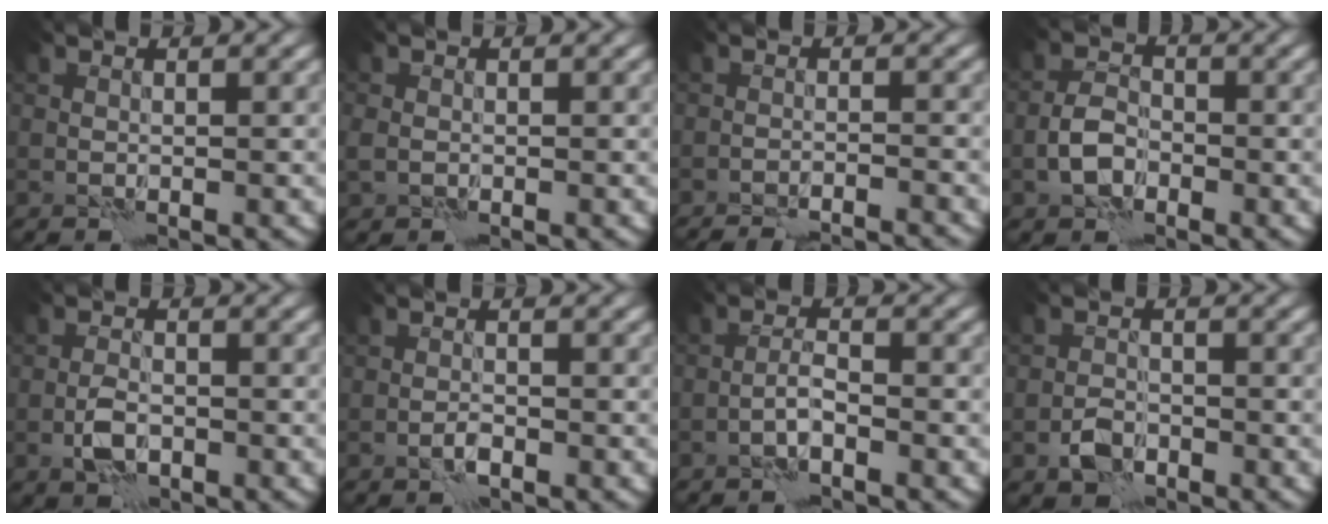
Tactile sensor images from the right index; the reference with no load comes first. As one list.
[{"total": 1.7, "force": [-0.5, 1.4, 0.9], "torque": [-0.019, -0.005, -0.011]}, {"total": 7.1, "force": [-6.8, 1.1, 1.6], "torque": [-0.011, 0.014, -0.091]}, {"total": 3.0, "force": [-1.3, 1.9, 1.8], "torque": [-0.032, 0.007, -0.032]}, {"total": 2.8, "force": [-1.2, 1.6, 2.0], "torque": [-0.038, 0.003, -0.026]}, {"total": 1.1, "force": [-0.7, 0.3, 0.8], "torque": [-0.017, 0.003, -0.016]}, {"total": 1.6, "force": [-1.0, 0.2, 1.2], "torque": [-0.026, 0.009, -0.026]}, {"total": 2.4, "force": [-1.4, 1.5, 1.2], "torque": [-0.019, 0.006, -0.031]}]